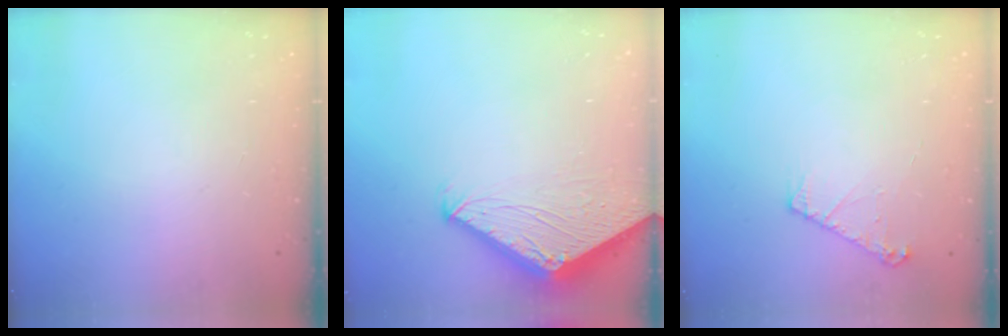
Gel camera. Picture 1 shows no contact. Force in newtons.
{"total": 4.7, "press": 4.7, "slide": 0.1}
{"total": 6.0, "press": 6.0, "slide": 0.7}